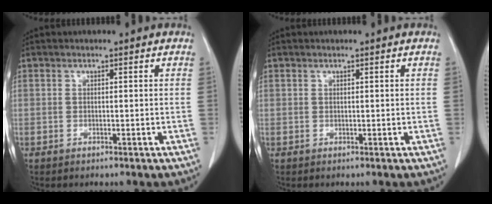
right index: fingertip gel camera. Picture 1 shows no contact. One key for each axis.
{"total": 0.0}